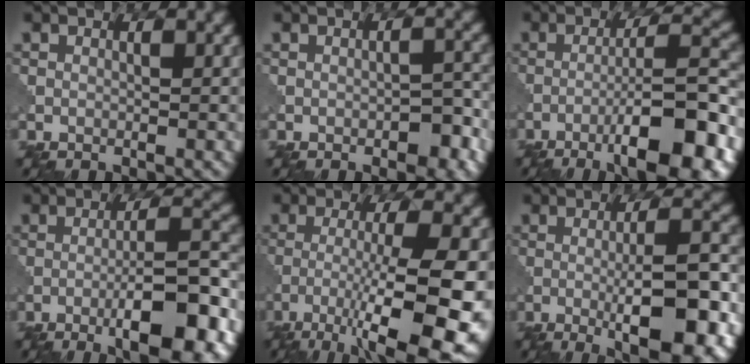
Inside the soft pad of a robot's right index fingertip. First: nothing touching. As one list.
[{"total": 3.0, "force": [-1.4, 1.3, 2.3], "torque": [-0.026, 0.004, -0.017]}, {"total": 10.5, "force": [-5.6, 1.7, 8.7], "torque": [-0.127, 0.016, -0.088]}, {"total": 9.6, "force": [-4.5, 1.9, 8.2], "torque": [-0.119, 0.010, -0.070]}, {"total": 11.7, "force": [-5.0, 2.7, 10.3], "torque": [-0.171, -0.014, -0.076]}, {"total": 10.0, "force": [-2.7, 2.5, 9.3], "torque": [-0.129, -0.002, -0.041]}]